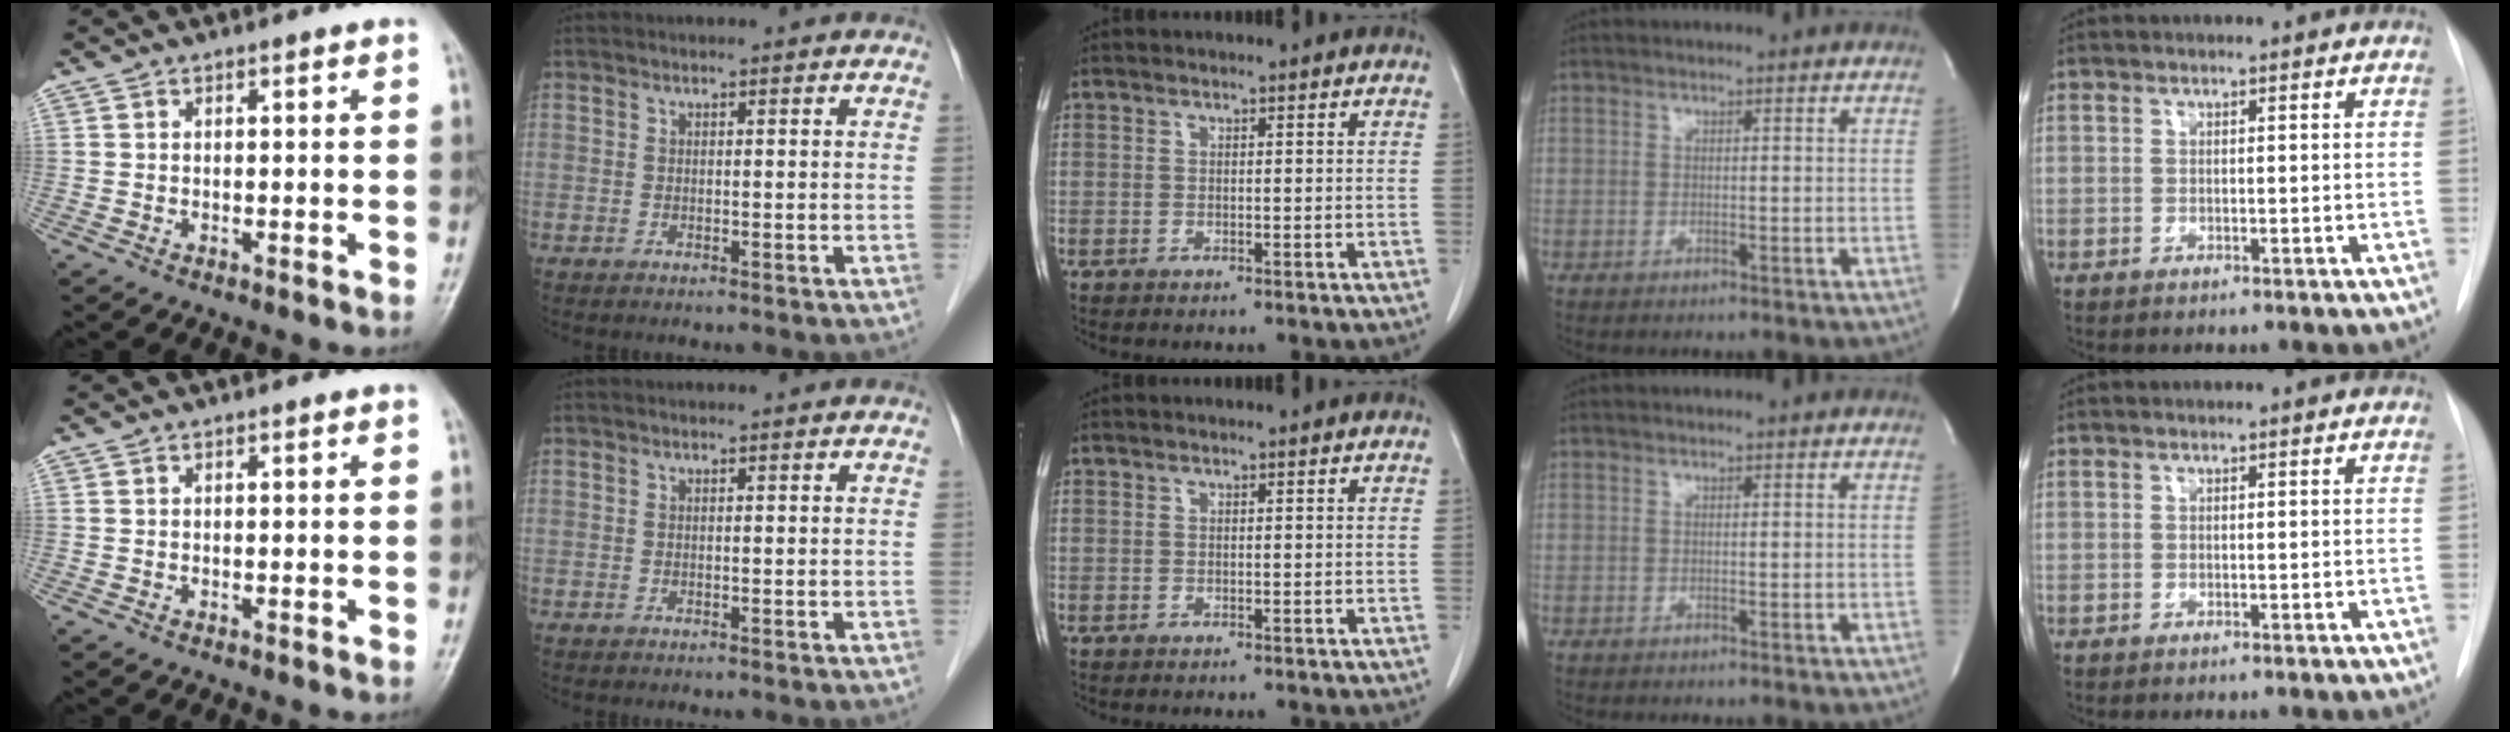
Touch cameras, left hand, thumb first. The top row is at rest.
{}